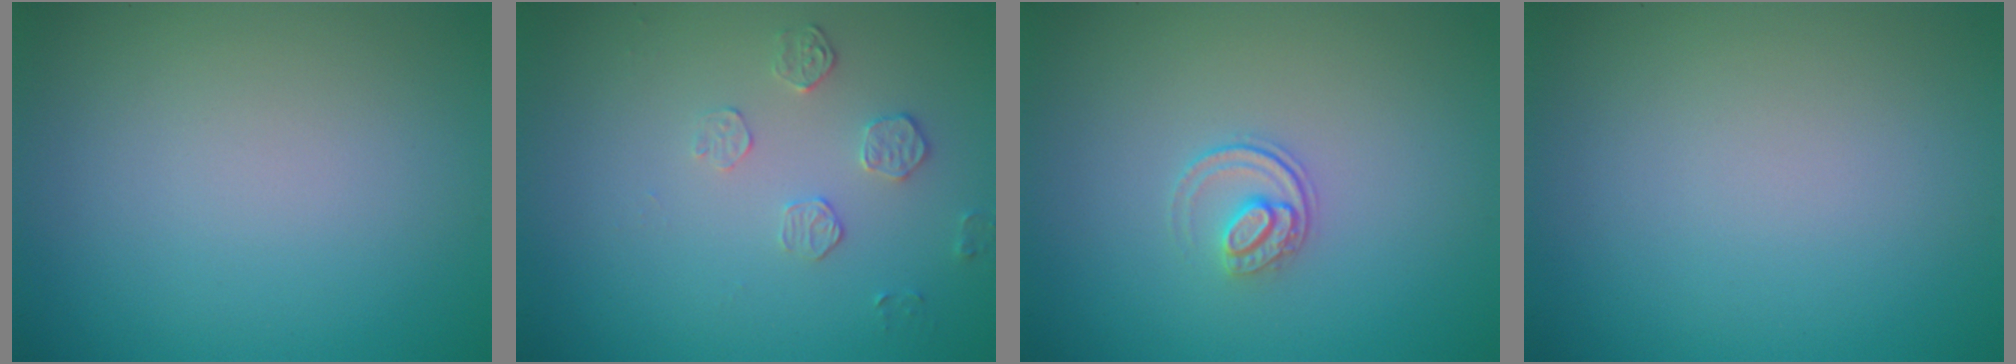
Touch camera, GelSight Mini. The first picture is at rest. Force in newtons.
{"total": 1.7, "press": 1.0, "slide": 1.4}
{"total": 1.5, "press": 1.1, "slide": 1.1}
{"total": 0.0}